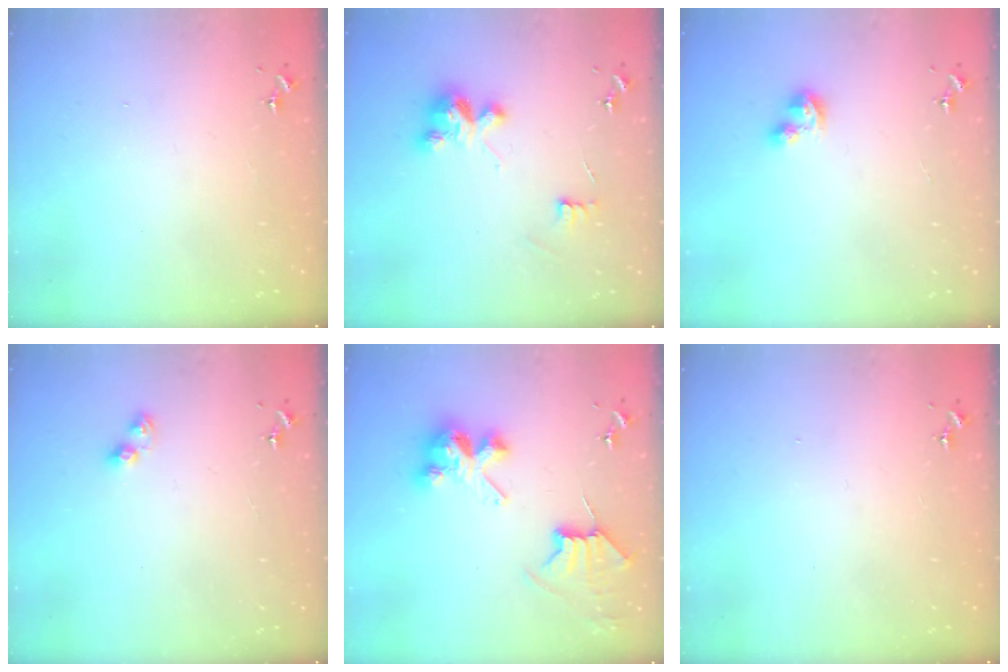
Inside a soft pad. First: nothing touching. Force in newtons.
{"total": 8.9, "press": 8.9, "slide": 0.3}
{"total": 4.8, "press": 4.7, "slide": 0.8}
{"total": 5.0, "press": 4.9, "slide": 1.1}
{"total": 8.5, "press": 8.5, "slide": 0.7}
{"total": 0.0}